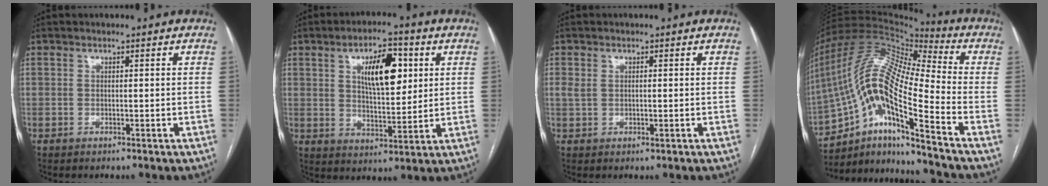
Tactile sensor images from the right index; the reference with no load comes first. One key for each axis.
{"total": 10.5, "fx": 3.5, "fy": 3.9, "fz": 9.1, "tx": -0.148, "ty": 0.010, "tz": 0.062}
{"total": 2.2, "fx": 0.5, "fy": 1.3, "fz": 1.7, "tx": -0.041, "ty": 0.005, "tz": 0.014}
{"total": 18.1, "fx": -9.9, "fy": 2.2, "fz": 15.0, "tx": -0.310, "ty": 0.014, "tz": -0.178}